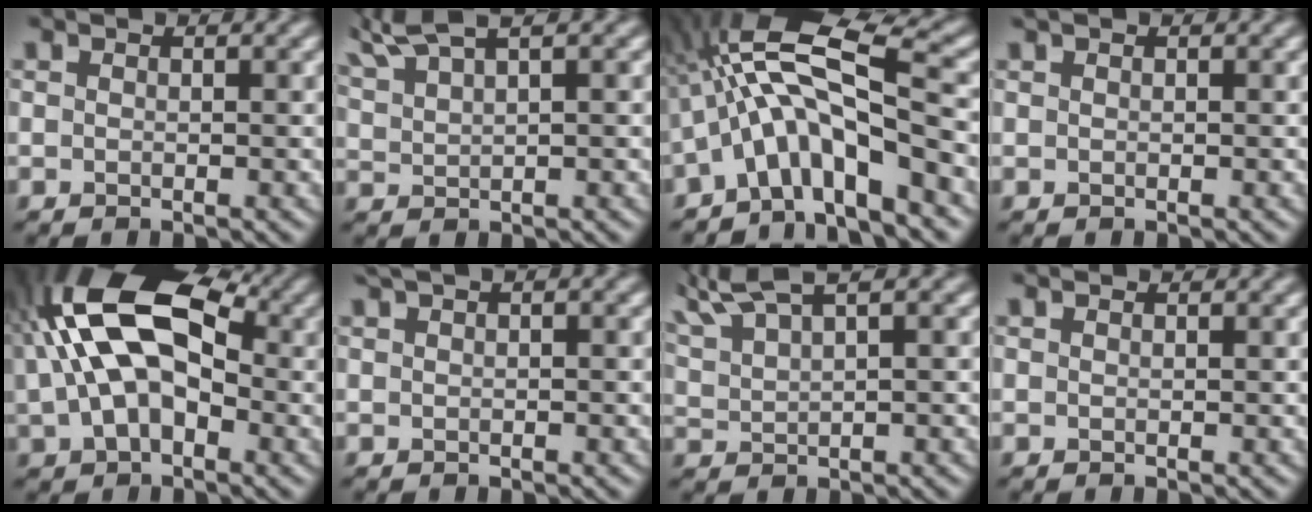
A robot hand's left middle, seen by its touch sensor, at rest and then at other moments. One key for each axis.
{"total": 5.0, "fx": 4.3, "fy": 0.6, "fz": 2.4, "tx": -0.068, "ty": 0.022, "tz": 0.081}
{"total": 10.5, "fx": -1.7, "fy": 3.4, "fz": 9.8, "tx": -0.168, "ty": 0.029, "tz": -0.046}
{"total": 0.0}
{"total": 13.3, "fx": 2.4, "fy": 7.6, "fz": 10.6, "tx": -0.199, "ty": 0.027, "tz": 0.030}
{"total": 1.1, "fx": 0.7, "fy": 0.1, "fz": 0.8, "tx": -0.015, "ty": 0.001, "tz": 0.016}
{"total": 5.8, "fx": 4.8, "fy": 0.9, "fz": 3.1, "tx": -0.086, "ty": 0.022, "tz": 0.090}
{"total": 0.7, "fx": 0.7, "fy": -0.1, "fz": 0.0, "tx": -0.002, "ty": 0.003, "tz": 0.010}